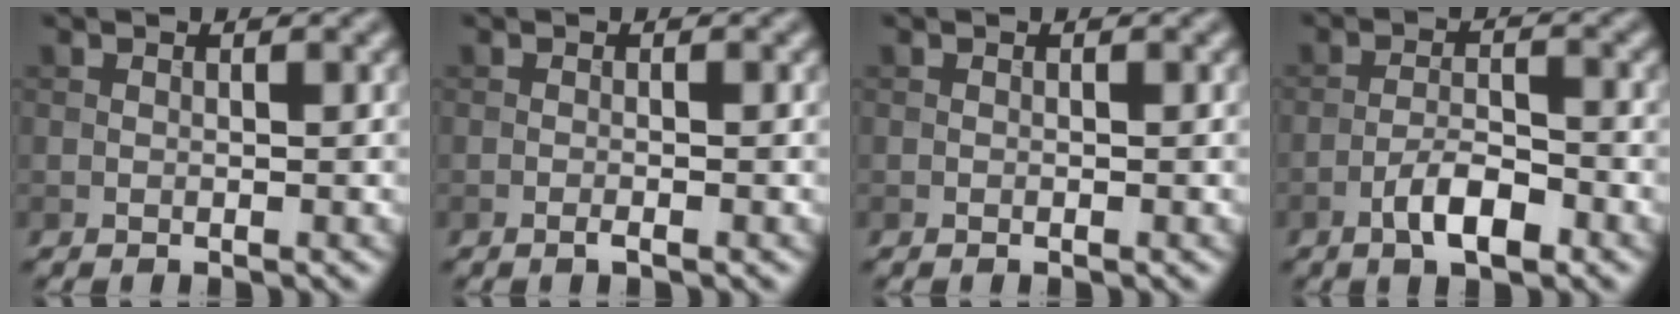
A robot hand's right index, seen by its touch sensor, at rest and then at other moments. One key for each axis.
{"total": 0.7, "fx": -0.4, "fy": 0.1, "fz": 0.6, "tx": -0.010, "ty": -0.001, "tz": -0.009}
{"total": 0.0}
{"total": 3.9, "fx": -2.2, "fy": 1.3, "fz": 2.9, "tx": -0.052, "ty": 0.008, "tz": -0.044}